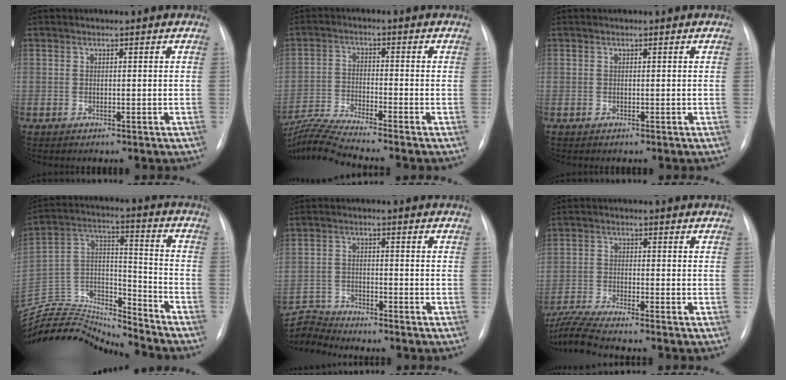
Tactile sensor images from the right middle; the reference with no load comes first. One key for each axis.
{"total": 8.8, "fx": -8.0, "fy": -2.1, "fz": 3.0, "tx": -0.062, "ty": -0.021, "tz": -0.150}
{"total": 0.0}
{"total": 19.3, "fx": -19.1, "fy": 0.5, "fz": 2.6, "tx": -0.041, "ty": 0.044, "tz": -0.327}
{"total": 5.7, "fx": -5.6, "fy": -0.6, "fz": -1.0, "tx": 0.010, "ty": 0.001, "tz": -0.105}
{"total": 7.7, "fx": -6.9, "fy": -1.3, "fz": 3.0, "tx": -0.062, "ty": -0.020, "tz": -0.126}